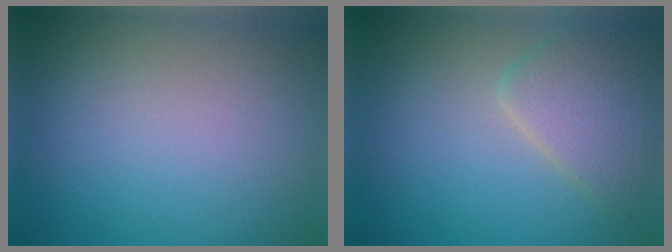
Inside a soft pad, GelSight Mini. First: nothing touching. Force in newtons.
{"total": 3.8, "press": 3.8, "slide": 0.2}